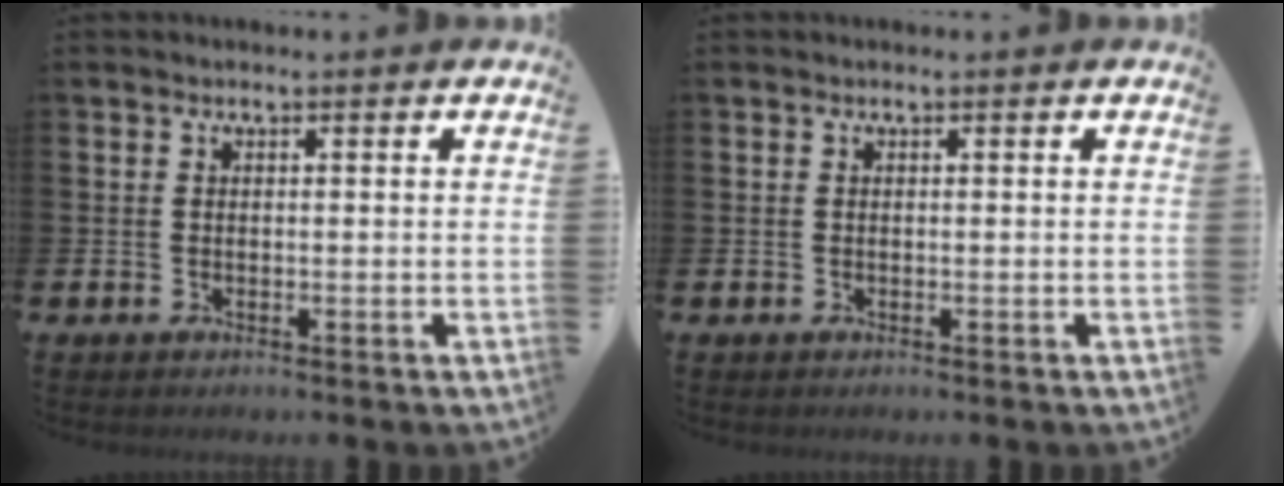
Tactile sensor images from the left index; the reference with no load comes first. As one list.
[{"total": 0.0}]